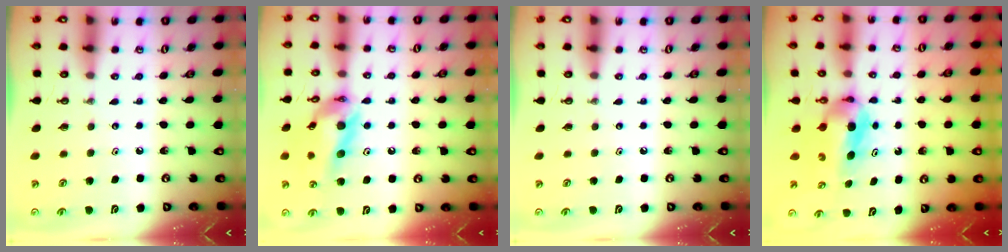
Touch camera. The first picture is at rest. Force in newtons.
{"total": 16.2, "press": 16.1, "slide": 1.8}
{"total": 0.0}
{"total": 5.7, "press": 5.4, "slide": 1.9}